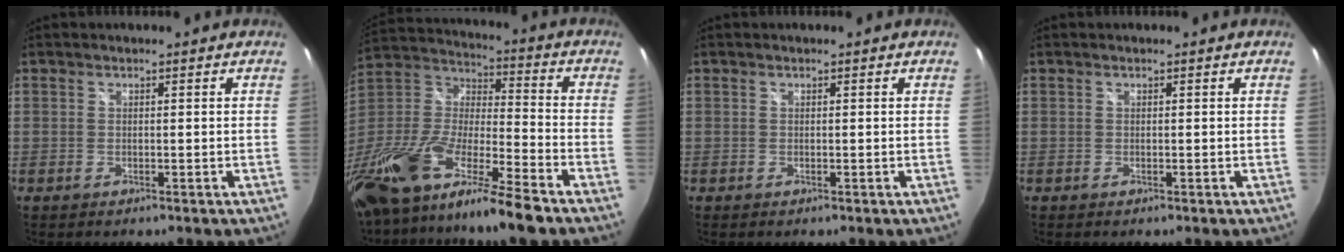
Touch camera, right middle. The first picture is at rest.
{"total": 23.6, "force": [-16.3, 4.0, 16.7], "torque": [-0.323, -0.049, -0.302]}
{"total": 0.0}
{"total": 0.0}